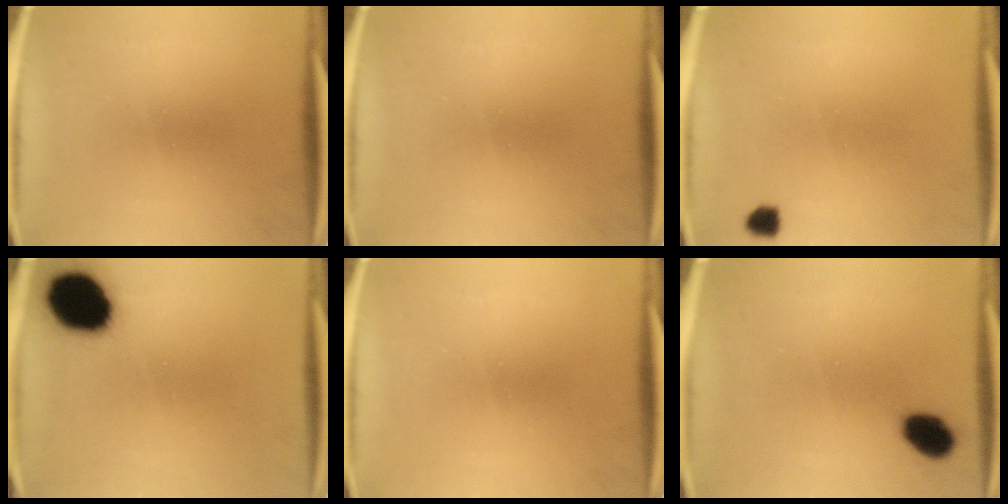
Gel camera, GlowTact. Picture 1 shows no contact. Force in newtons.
{"total": 0.0}
{"total": 2.0}
{"total": 15.2}
{"total": 0.0}
{"total": 6.1}